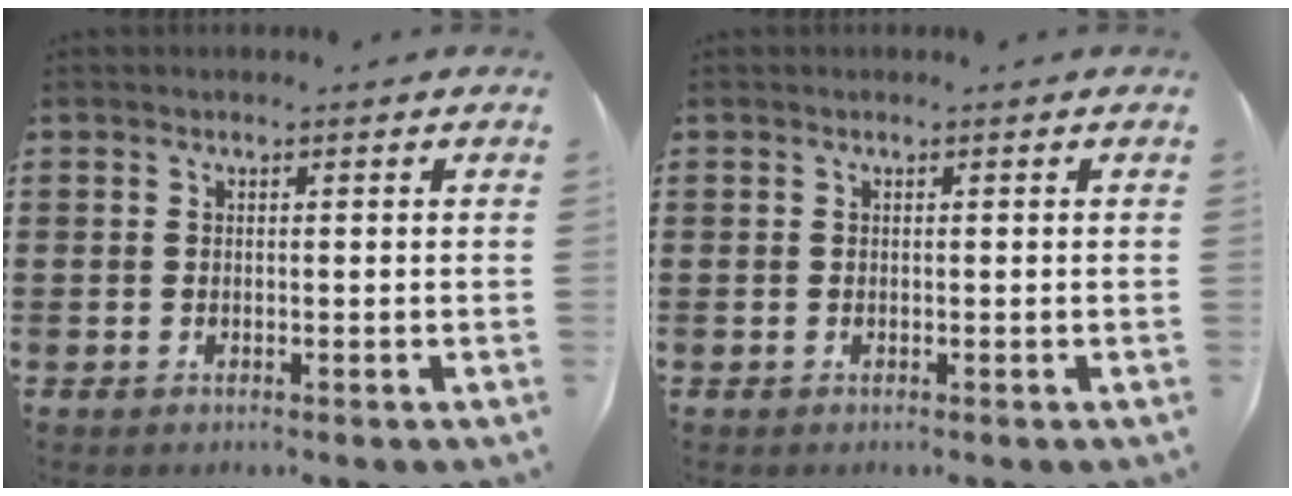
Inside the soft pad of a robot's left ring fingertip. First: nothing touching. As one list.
[{"total": 0.0}]